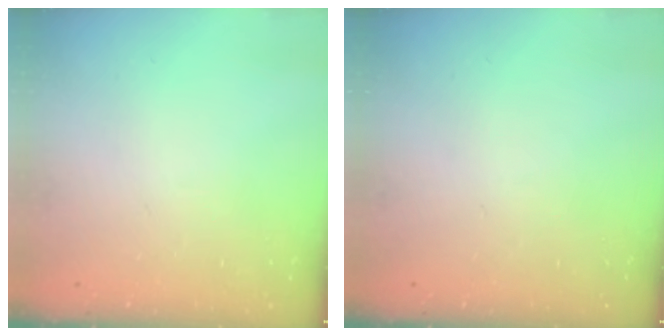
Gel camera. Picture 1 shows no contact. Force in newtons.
{"total": 0.0}